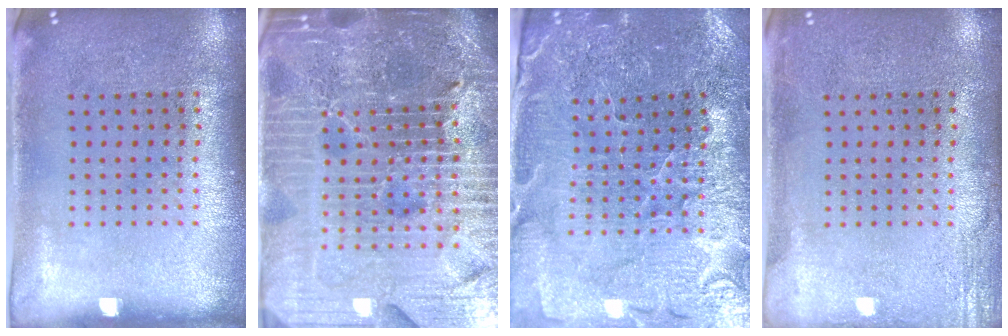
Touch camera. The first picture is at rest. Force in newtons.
{"total": 7.3, "press": 6.3, "slide": 3.6}
{"total": 3.3, "press": 3.3, "slide": 0.3}
{"total": 2.2, "press": 2.2, "slide": 0.4}